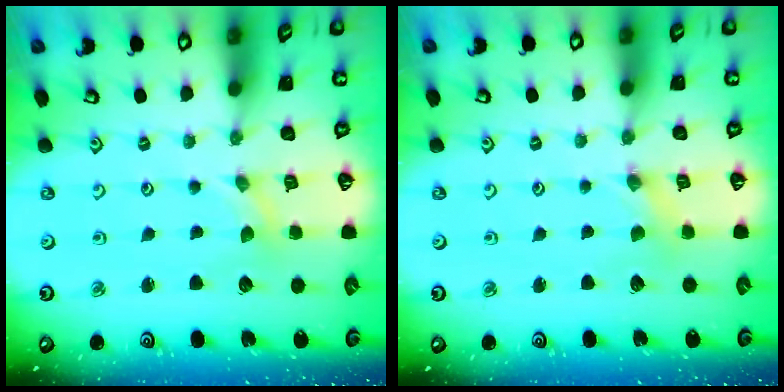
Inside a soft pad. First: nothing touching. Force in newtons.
{"total": 0.0}